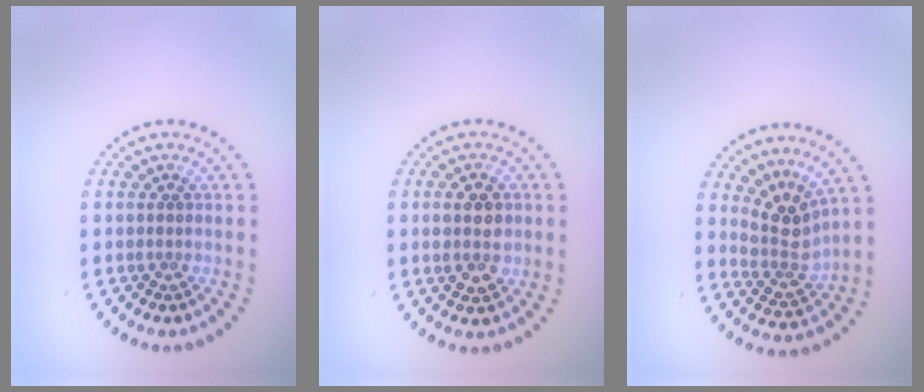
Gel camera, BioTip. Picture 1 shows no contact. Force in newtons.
{"total": 2.9, "press": 2.9, "slide": 0.1}
{"total": 3.2, "press": 2.3, "slide": 2.3}